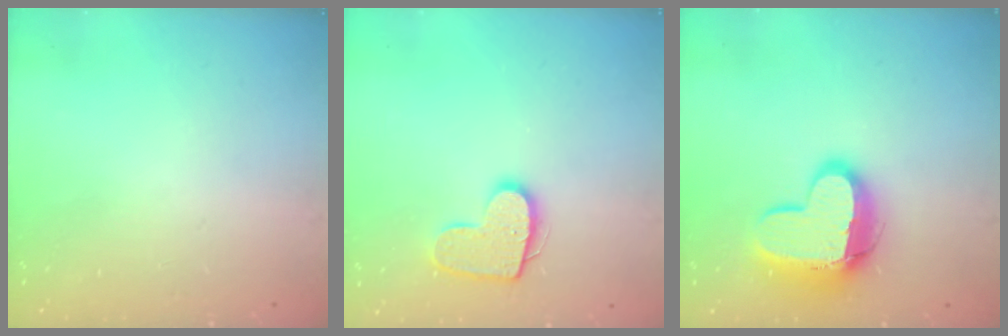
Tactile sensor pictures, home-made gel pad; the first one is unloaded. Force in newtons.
{"total": 11.8, "press": 11.8, "slide": 0.6}
{"total": 14.2, "press": 14.2, "slide": 1.1}